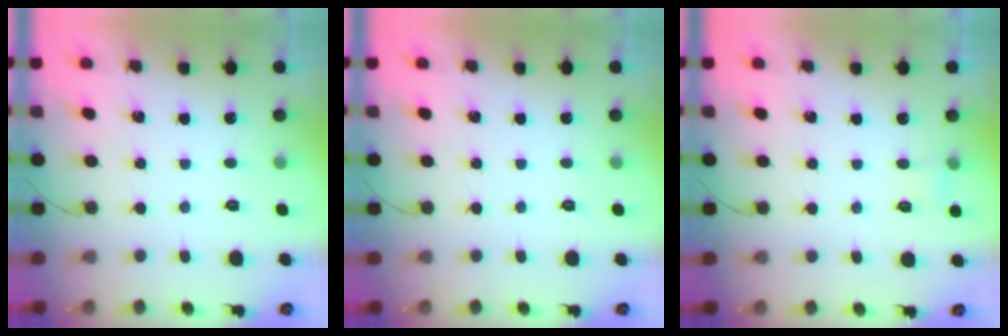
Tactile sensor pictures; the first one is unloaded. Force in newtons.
{"total": 0.0}
{"total": 7.3, "press": 2.9, "slide": 6.7}